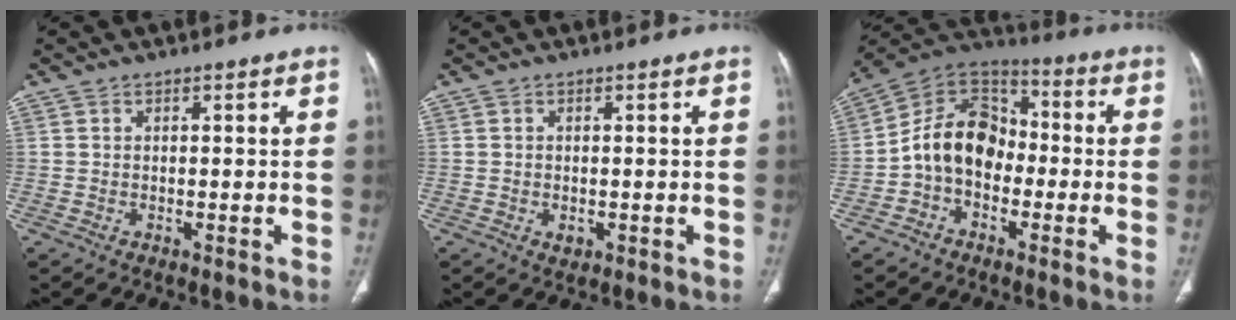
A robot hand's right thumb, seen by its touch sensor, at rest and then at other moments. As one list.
[{"total": 1.4, "force": [-0.4, 1.1, 0.9], "torque": [-0.010, -0.001, -0.001]}, {"total": 13.1, "force": [-2.4, 9.9, 8.3], "torque": [-0.121, 0.051, -0.058]}]